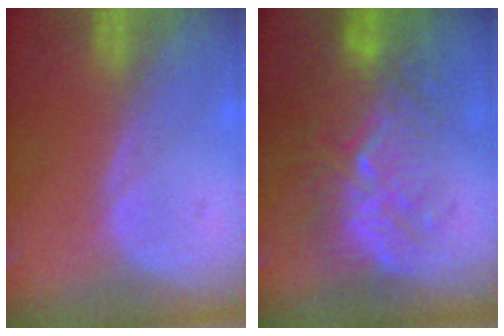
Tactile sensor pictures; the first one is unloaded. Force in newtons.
{"total": 9.6, "press": 9.0, "slide": 3.1}